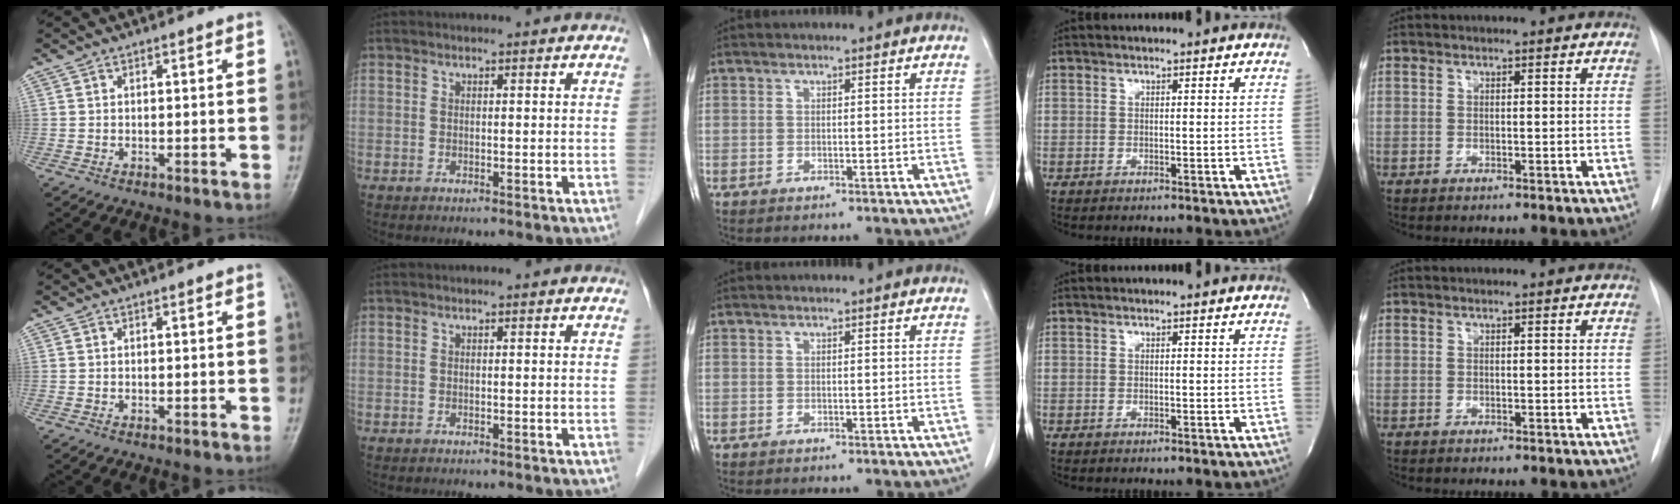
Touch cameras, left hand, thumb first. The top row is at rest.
{}